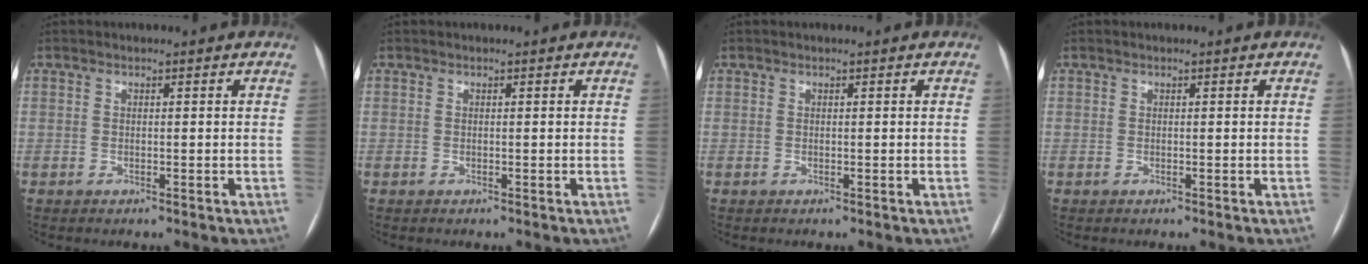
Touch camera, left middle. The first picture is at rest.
{"total": 0.0}
{"total": 0.0}
{"total": 0.0}